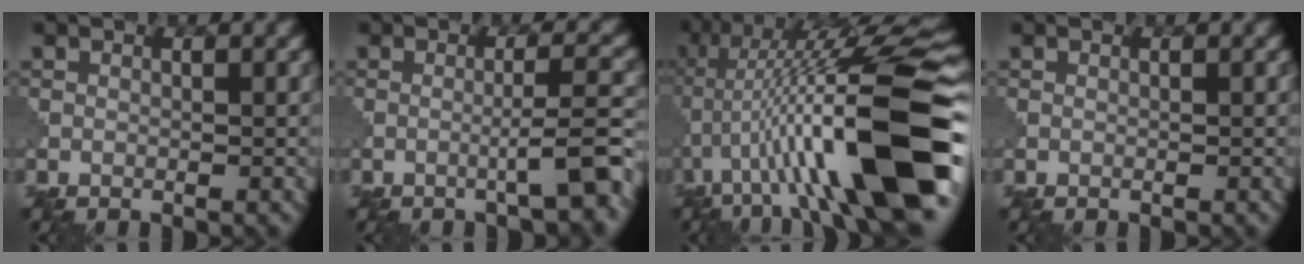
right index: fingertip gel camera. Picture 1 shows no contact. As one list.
[{"total": 4.1, "force": [-1.7, 0.3, 3.7], "torque": [-0.049, 0.018, -0.039]}, {"total": 16.4, "force": [-2.7, 2.9, 15.9], "torque": [-0.249, 0.041, -0.038]}, {"total": 0.0}]